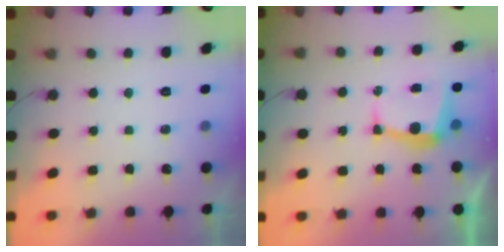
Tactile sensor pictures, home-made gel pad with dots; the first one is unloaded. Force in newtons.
{"total": 6.2, "press": 6.1, "slide": 0.6}